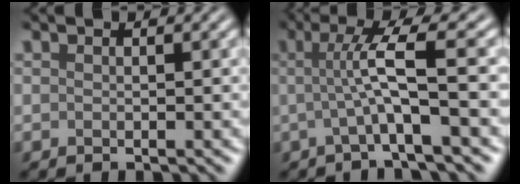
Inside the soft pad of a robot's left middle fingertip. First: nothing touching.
{"total": 4.5, "force": [0.0, 0.3, 4.5], "torque": [-0.085, 0.006, 0.004]}